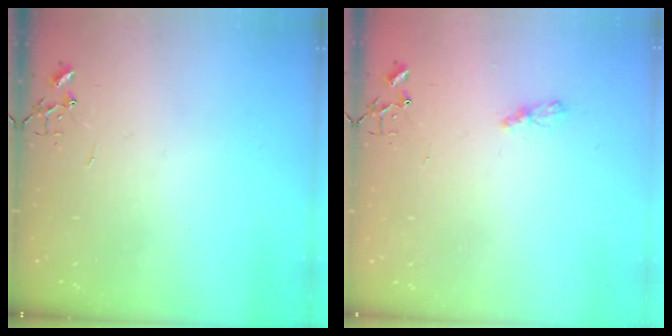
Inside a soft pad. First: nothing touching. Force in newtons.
{"total": 4.7, "press": 4.7, "slide": 0.4}